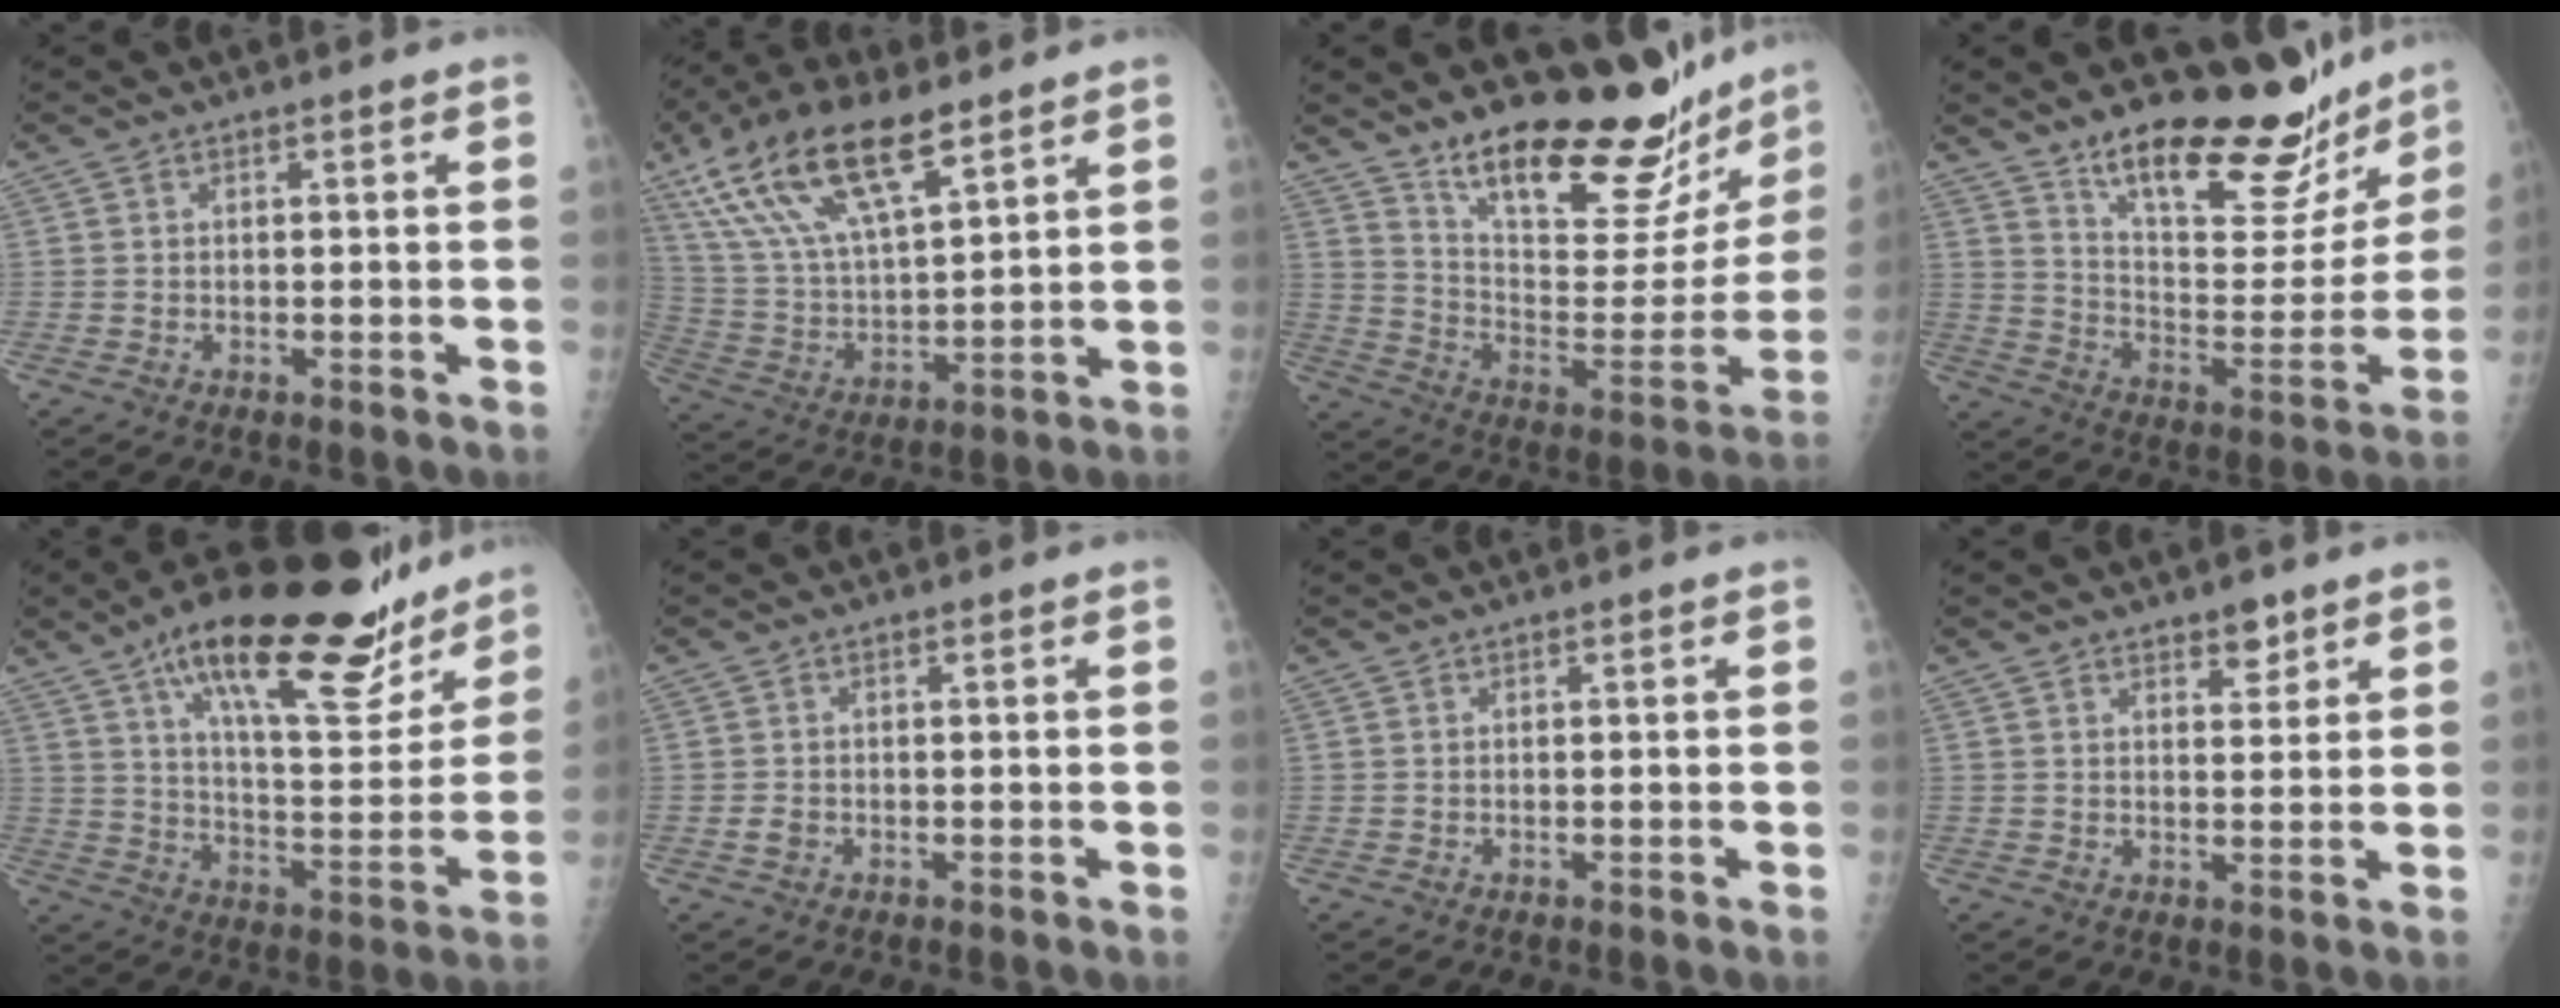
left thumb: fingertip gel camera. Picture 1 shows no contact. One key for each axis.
{"total": 19.5, "fx": 11.6, "fy": 7.1, "fz": 13.9, "tx": -0.254, "ty": -0.027, "tz": 0.227}
{"total": 26.4, "fx": 21.7, "fy": 7.5, "fz": 12.9, "tx": -0.152, "ty": -0.135, "tz": 0.321}
{"total": 24.1, "fx": 19.1, "fy": 7.8, "fz": 12.4, "tx": -0.131, "ty": -0.120, "tz": 0.286}
{"total": 27.7, "fx": 18.6, "fy": 9.1, "fz": 18.5, "tx": -0.239, "ty": -0.064, "tz": 0.289}
{"total": 1.5, "fx": -0.5, "fy": 1.2, "fz": 0.8, "tx": -0.013, "ty": 0.002, "tz": -0.008}
{"total": 0.0}
{"total": 3.4, "fx": 2.4, "fy": 1.6, "fz": 1.7, "tx": -0.009, "ty": -0.016, "tz": 0.037}